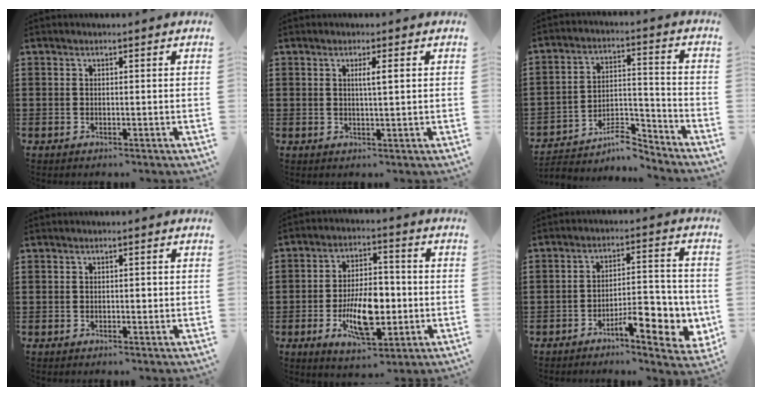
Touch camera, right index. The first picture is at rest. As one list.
[{"total": 2.3, "force": [0.6, 0.1, 2.2], "torque": [-0.044, 0.000, 0.007]}, {"total": 7.4, "force": [-6.3, 2.2, 3.4], "torque": [-0.054, 0.012, -0.118]}, {"total": 0.8, "force": [0.0, 0.5, 0.7], "torque": [-0.013, 0.003, -0.001]}, {"total": 10.7, "force": [-2.7, 4.9, 9.1], "torque": [-0.166, -0.007, -0.051]}, {"total": 8.0, "force": [-4.2, 2.5, 6.3], "torque": [-0.082, 0.002, -0.072]}]